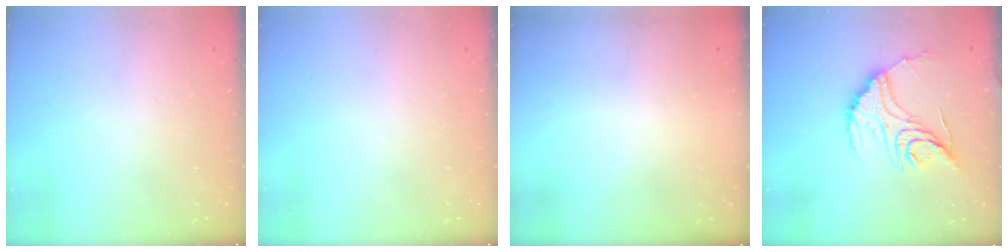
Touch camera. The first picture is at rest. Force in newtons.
{"total": 0.0}
{"total": 3.2, "press": 3.0, "slide": 1.1}
{"total": 16.6, "press": 16.6, "slide": 1.3}